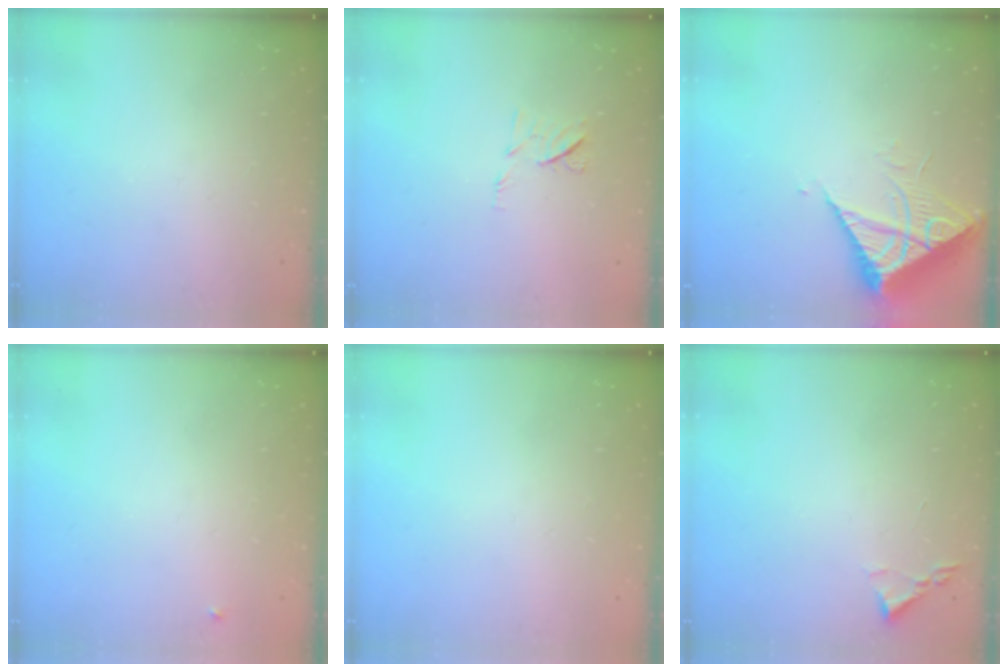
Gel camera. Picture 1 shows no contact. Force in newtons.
{"total": 7.2, "press": 7.0, "slide": 1.4}
{"total": 7.8, "press": 7.8, "slide": 0.8}
{"total": 3.5, "press": 3.4, "slide": 0.5}
{"total": 0.0}
{"total": 1.8, "press": 1.8, "slide": 0.3}